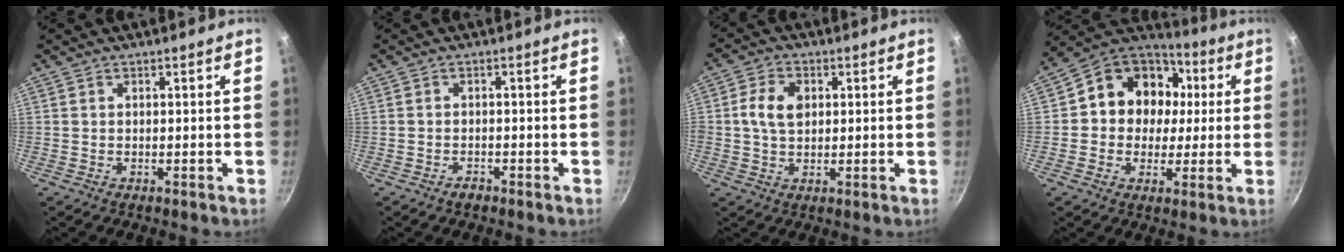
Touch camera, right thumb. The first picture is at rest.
{"total": 1.5, "force": [-1.1, 0.8, 0.5], "torque": [-0.007, 0.014, -0.018]}
{"total": 6.6, "force": [1.0, 4.5, 4.7], "torque": [-0.078, 0.008, 0.014]}
{"total": 16.3, "force": [2.3, 14.0, 8.1], "torque": [-0.098, 0.029, 0.023]}